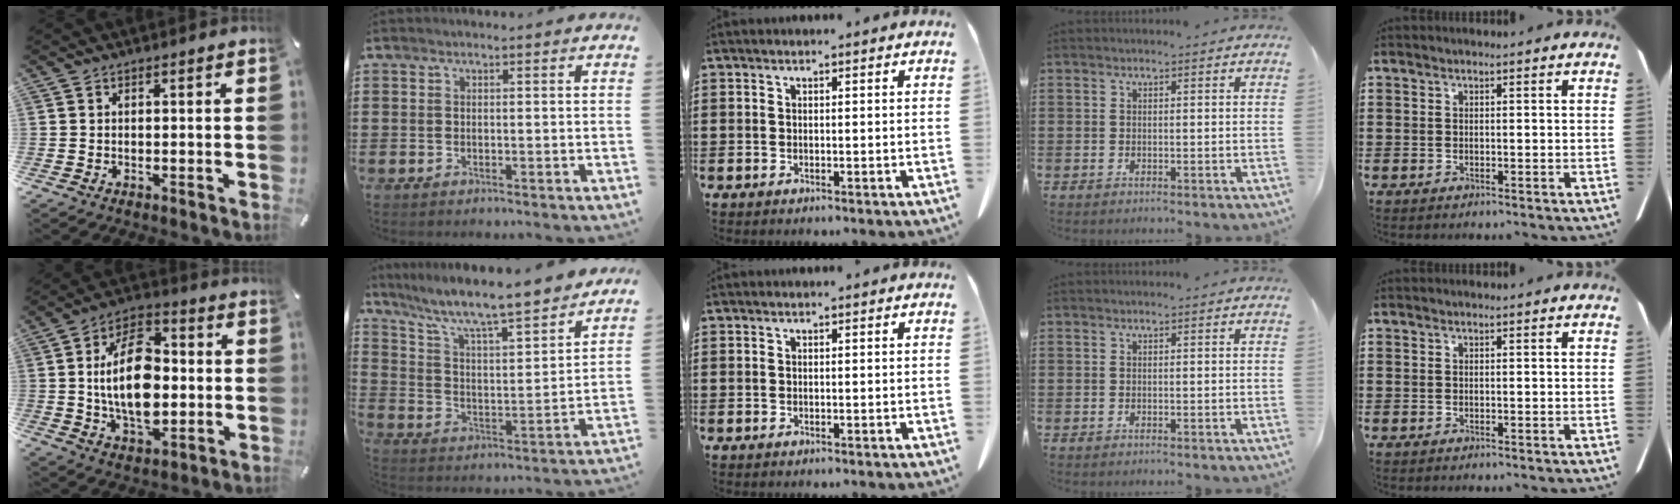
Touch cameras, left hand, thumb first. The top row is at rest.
{"thumb": {"total": 18.1, "force": [-0.3, 10.9, 14.4], "torque": [-0.285, 0.000, -0.011]}, "index": {"total": 9.2, "force": [7.9, 0.8, 4.6], "torque": [-0.114, -0.062, 0.128]}}